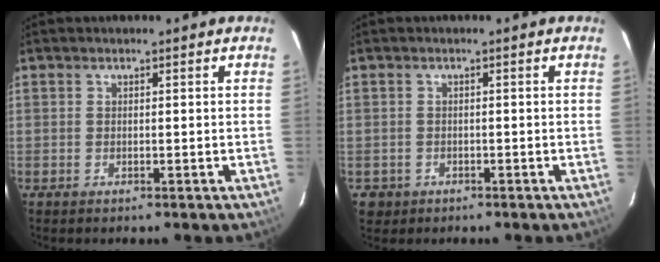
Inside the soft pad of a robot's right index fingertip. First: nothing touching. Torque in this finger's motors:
{"motor_torque": [-1.08, -0.56, -1.07, -0.21]}